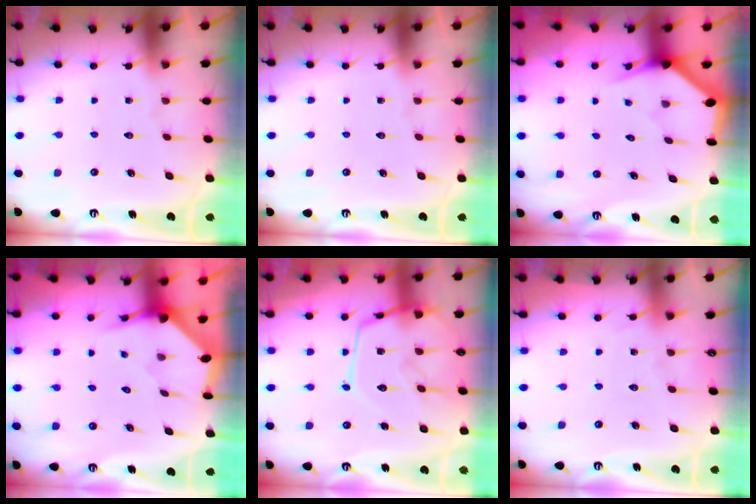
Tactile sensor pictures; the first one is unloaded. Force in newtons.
{"total": 0.0}
{"total": 2.9, "press": 2.9, "slide": 0.1}
{"total": 3.3, "press": 3.3, "slide": 0.1}
{"total": 15.3, "press": 15.2, "slide": 1.3}
{"total": 5.1, "press": 5.1, "slide": 0.6}